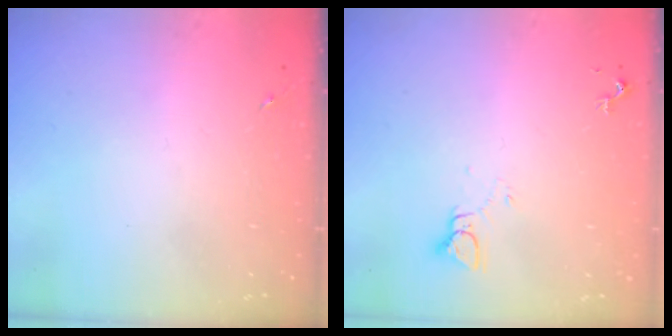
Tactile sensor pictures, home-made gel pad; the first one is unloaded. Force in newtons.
{"total": 3.2, "press": 3.2, "slide": 0.2}